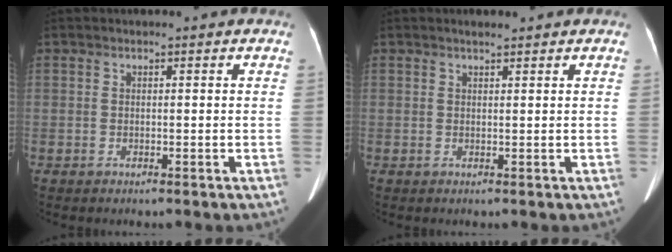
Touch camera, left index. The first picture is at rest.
{"total": 1.0, "force": [0.8, 0.2, 0.5], "torque": [-0.015, 0.004, 0.015]}